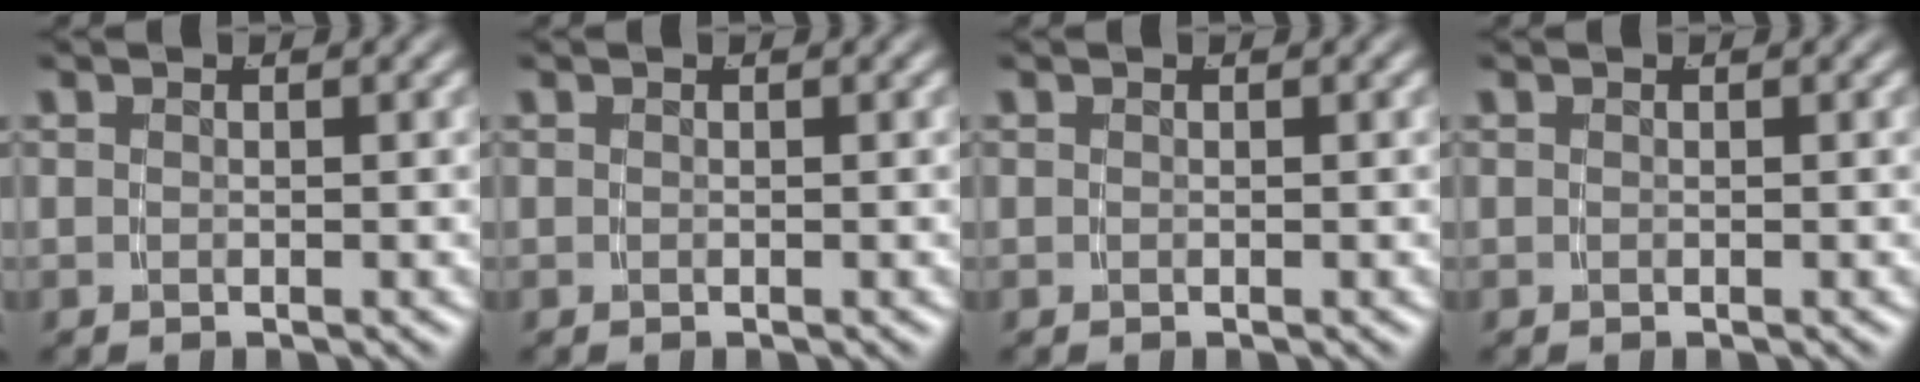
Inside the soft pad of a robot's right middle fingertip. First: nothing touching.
{"total": 0.0}
{"total": 0.0}
{"total": 0.0}